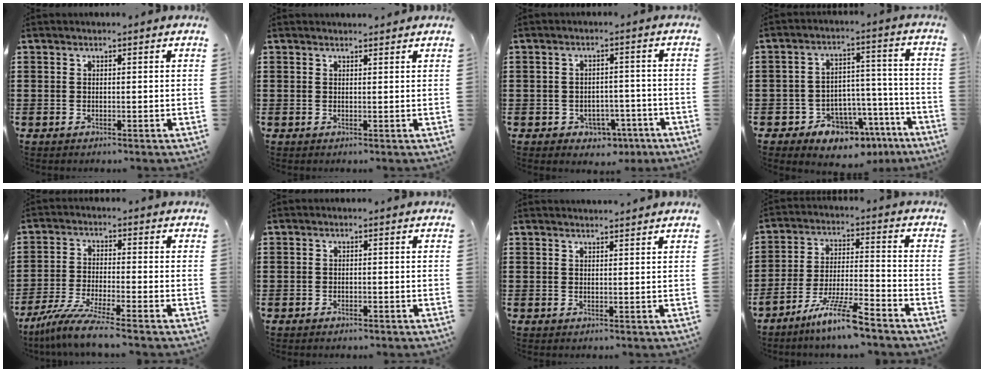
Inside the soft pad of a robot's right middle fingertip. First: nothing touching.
{"total": 0.8, "force": [0.8, 0.1, 0.0], "torque": [0.005, -0.003, 0.013]}
{"total": 2.6, "force": [-2.0, 1.5, 0.6], "torque": [-0.018, 0.007, -0.044]}
{"total": 7.7, "force": [-6.4, 3.9, 1.7], "torque": [-0.027, 0.039, -0.115]}
{"total": 6.7, "force": [-5.6, -0.4, 3.6], "torque": [-0.083, -0.020, -0.111]}
{"total": 0.8, "force": [-0.8, 0.3, 0.1], "torque": [-0.003, 0.001, -0.016]}
{"total": 1.3, "force": [1.3, 0.0, 0.1], "torque": [-0.005, -0.001, 0.024]}
{"total": 8.8, "force": [-7.1, 0.2, 5.2], "torque": [-0.106, -0.005, -0.137]}